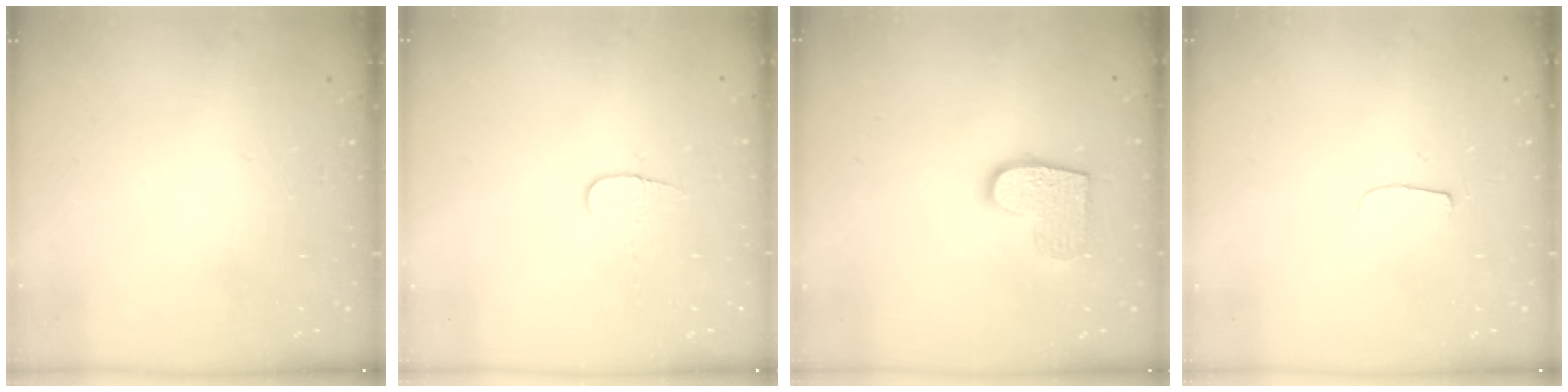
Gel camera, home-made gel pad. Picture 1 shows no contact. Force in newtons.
{"total": 5.3, "press": 5.3, "slide": 0.5}
{"total": 10.5, "press": 10.5, "slide": 0.6}
{"total": 5.3, "press": 5.3, "slide": 0.5}